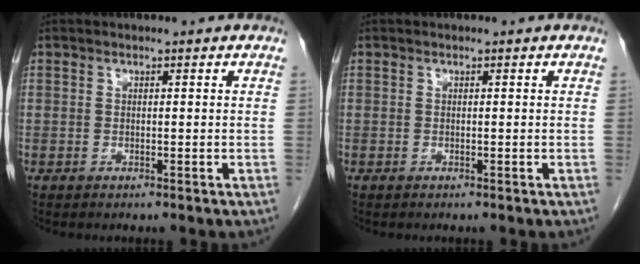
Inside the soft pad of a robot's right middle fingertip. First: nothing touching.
{"total": 0.0}